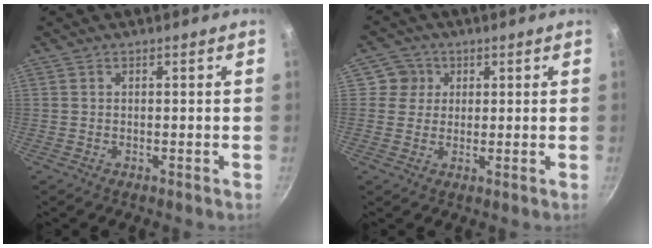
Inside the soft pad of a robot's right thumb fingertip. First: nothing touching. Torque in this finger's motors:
{"motor_torque": [-0.05, 0.03, -0.31, -0.17, 0.05]}